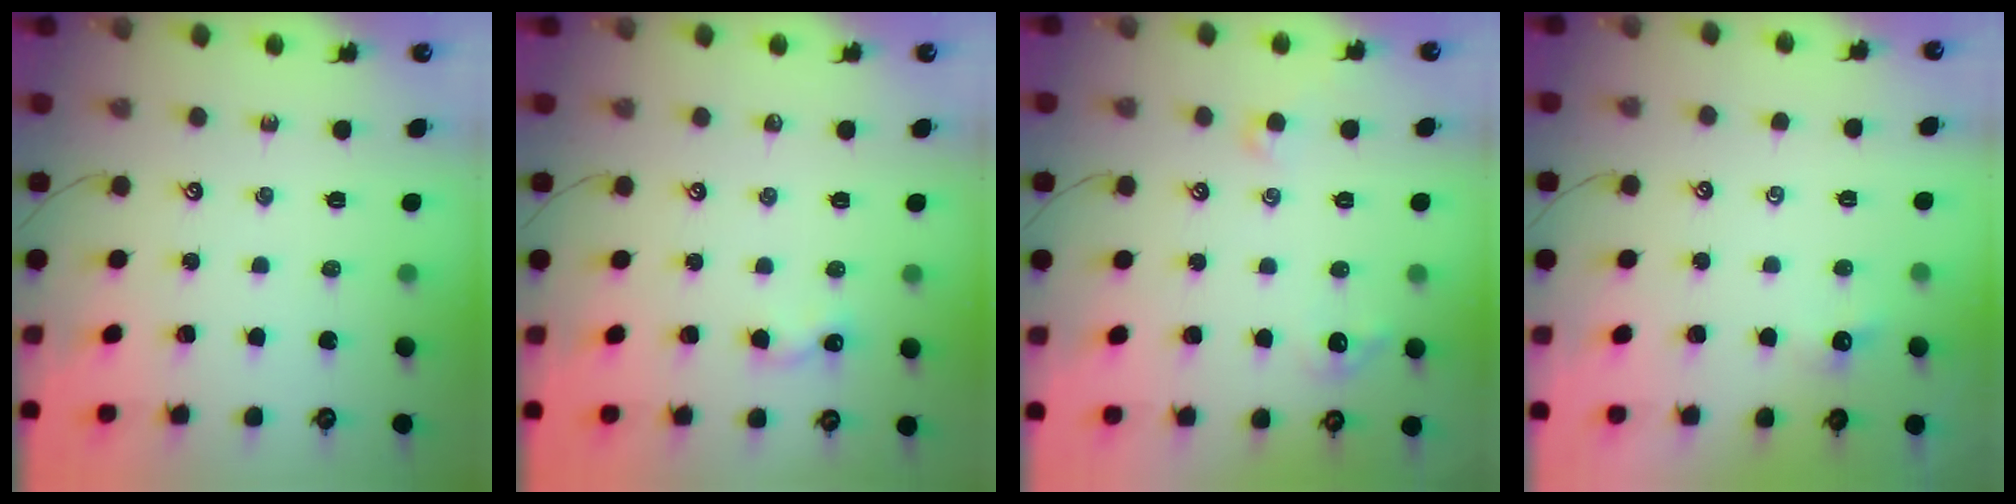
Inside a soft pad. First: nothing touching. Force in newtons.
{"total": 4.7, "press": 4.6, "slide": 0.6}
{"total": 1.9, "press": 1.9, "slide": 0.4}
{"total": 1.2, "press": 1.1, "slide": 0.5}